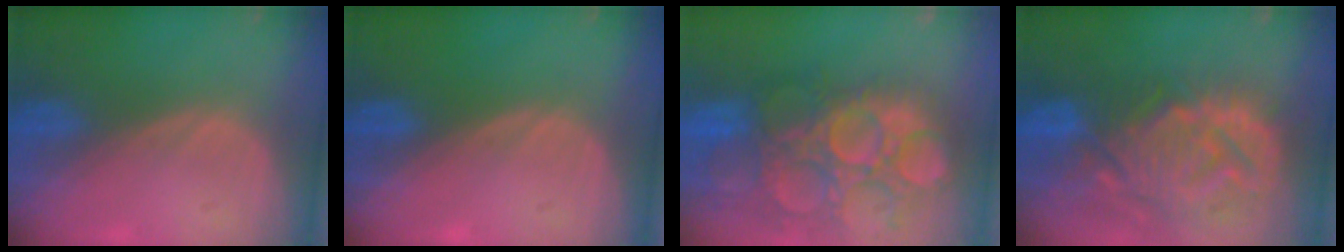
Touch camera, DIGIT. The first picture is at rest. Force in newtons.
{"total": 0.0}
{"total": 14.9, "press": 12.8, "slide": 7.7}
{"total": 14.3, "press": 12.2, "slide": 7.5}